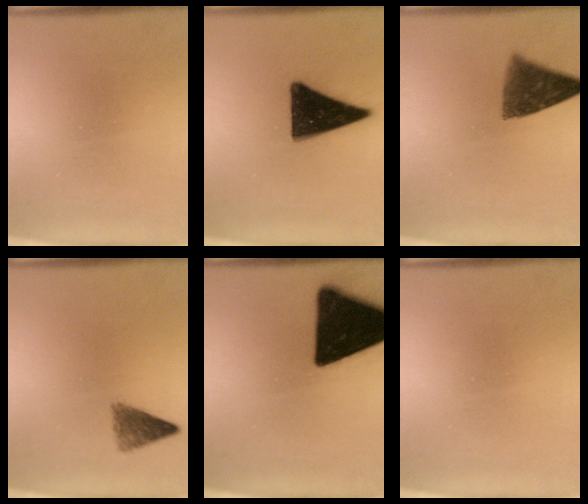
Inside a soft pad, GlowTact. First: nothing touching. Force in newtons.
{"total": 15.8}
{"total": 9.2}
{"total": 3.1}
{"total": 19.0}
{"total": 0.0}